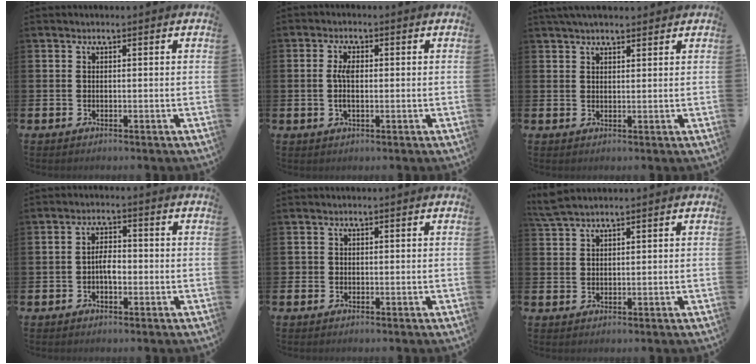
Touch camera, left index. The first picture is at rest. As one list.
[{"total": 2.7, "force": [0.0, 1.2, 2.4], "torque": [-0.045, 0.003, -0.002]}, {"total": 2.7, "force": [2.6, 0.7, 0.7], "torque": [-0.016, -0.004, 0.047]}, {"total": 2.6, "force": [-0.8, 1.4, 2.0], "torque": [-0.035, 0.005, -0.018]}, {"total": 0.7, "force": [-0.3, 0.6, -0.1], "torque": [0.003, 0.004, -0.007]}, {"total": 2.4, "force": [2.3, 0.1, 0.6], "torque": [-0.022, -0.001, 0.044]}]